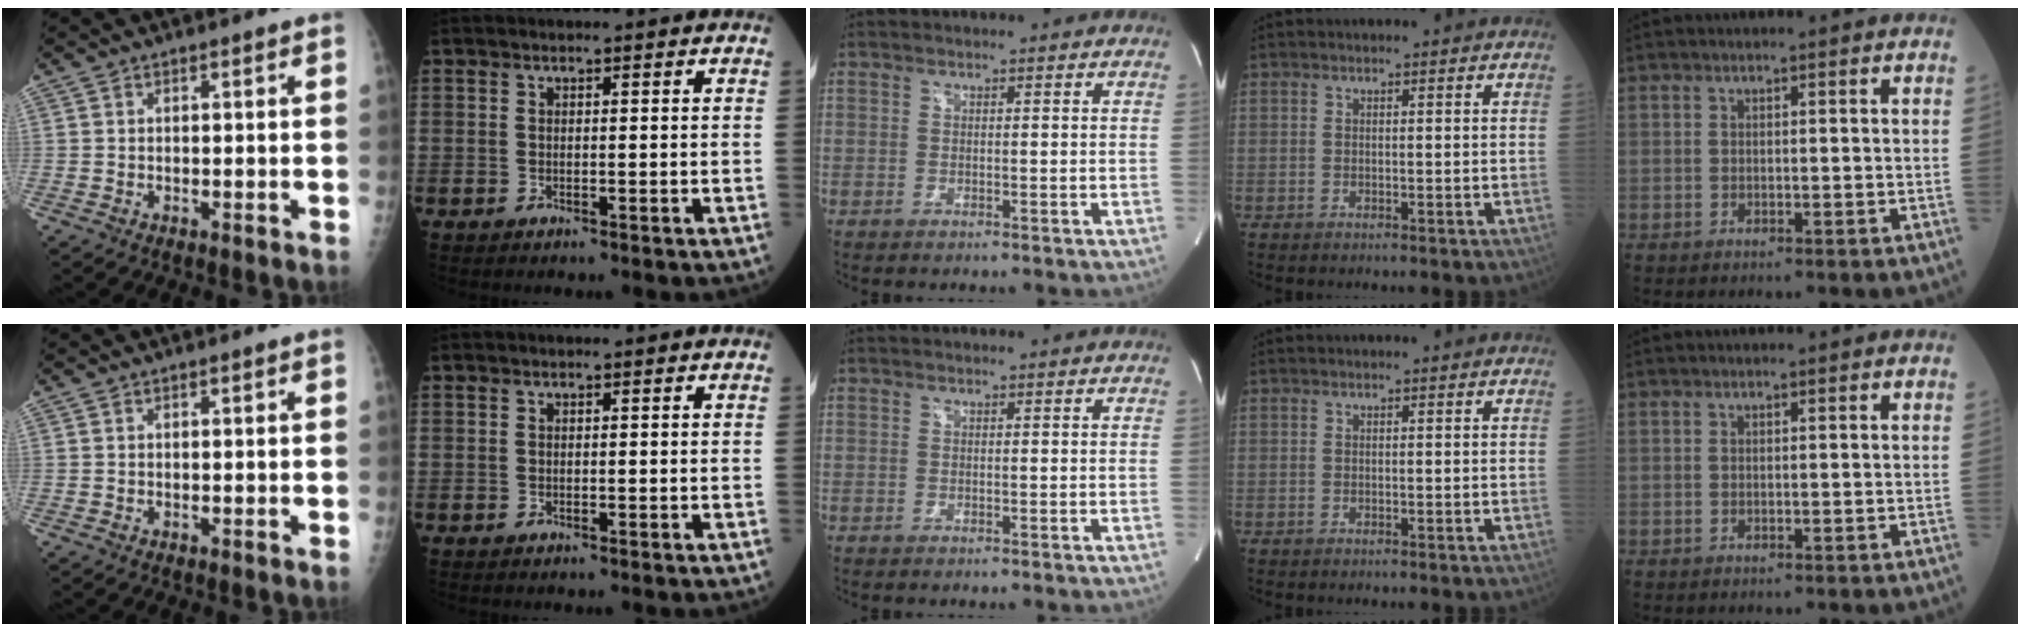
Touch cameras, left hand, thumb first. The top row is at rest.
{}